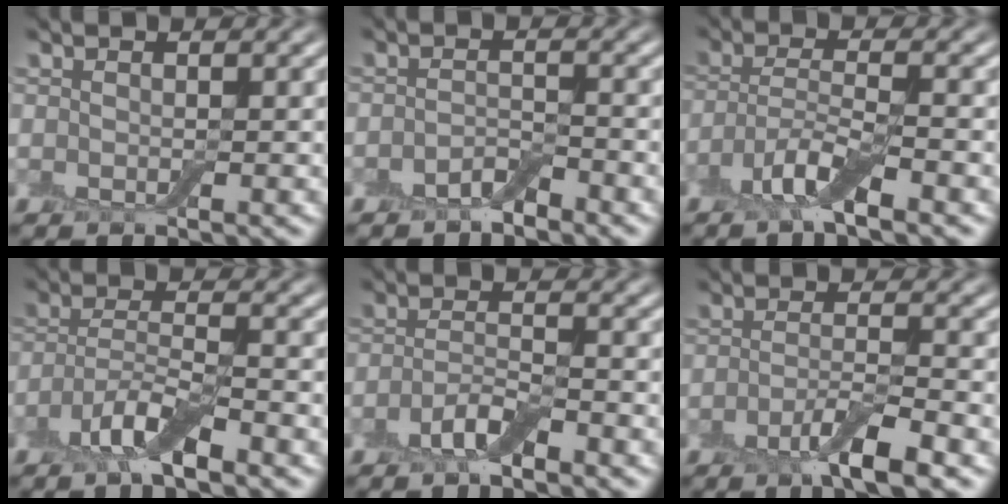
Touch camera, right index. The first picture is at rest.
{"total": 1.7, "force": [-1.3, 0.6, 0.9], "torque": [-0.017, 0.004, -0.027]}
{"total": 3.8, "force": [-2.3, 0.7, 2.9], "torque": [-0.061, 0.001, -0.055]}
{"total": 4.1, "force": [-2.6, 1.0, 3.1], "torque": [-0.061, 0.002, -0.059]}
{"total": 2.7, "force": [-1.7, 0.8, 1.9], "torque": [-0.041, 0.004, -0.041]}
{"total": 3.8, "force": [-2.0, 0.7, 3.1], "torque": [-0.056, 0.002, -0.046]}